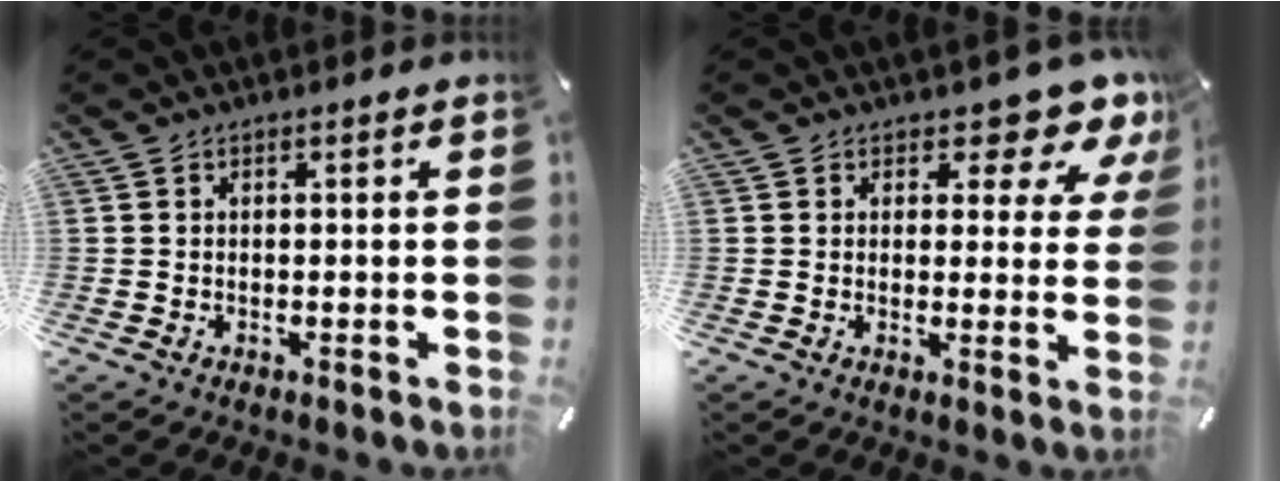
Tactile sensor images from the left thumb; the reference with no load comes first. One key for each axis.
{"total": 8.0, "fx": 5.9, "fy": 3.6, "fz": 4.1, "tx": -0.035, "ty": -0.051, "tz": 0.096}